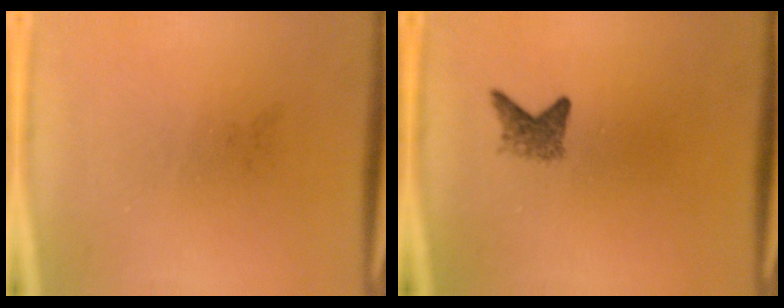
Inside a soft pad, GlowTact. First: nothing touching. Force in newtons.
{"total": 2.2}